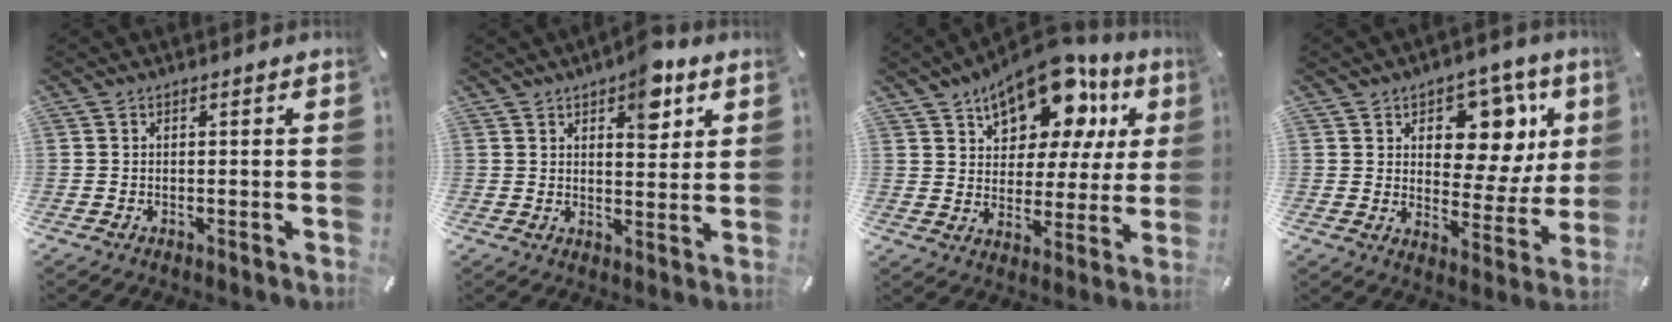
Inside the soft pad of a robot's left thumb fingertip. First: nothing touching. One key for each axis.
{"total": 8.6, "fx": 5.0, "fy": 4.3, "fz": 5.5, "tx": -0.055, "ty": -0.027, "tz": 0.080}
{"total": 17.3, "fx": 11.8, "fy": 9.1, "fz": 8.7, "tx": -0.140, "ty": -0.080, "tz": 0.204}
{"total": 13.5, "fx": 6.4, "fy": 9.2, "fz": 7.6, "tx": -0.088, "ty": -0.047, "tz": 0.112}